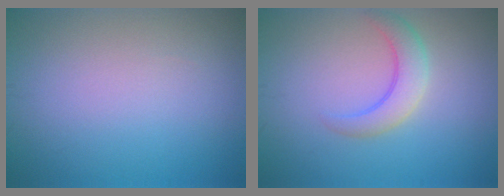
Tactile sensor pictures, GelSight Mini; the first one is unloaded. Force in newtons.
{"total": 3.0, "press": 3.0, "slide": 0.2}